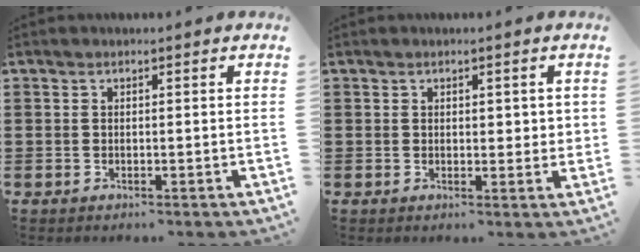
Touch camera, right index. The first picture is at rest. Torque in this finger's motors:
{"motor_torque": [-0.40, 0.16, -0.01, -0.01]}